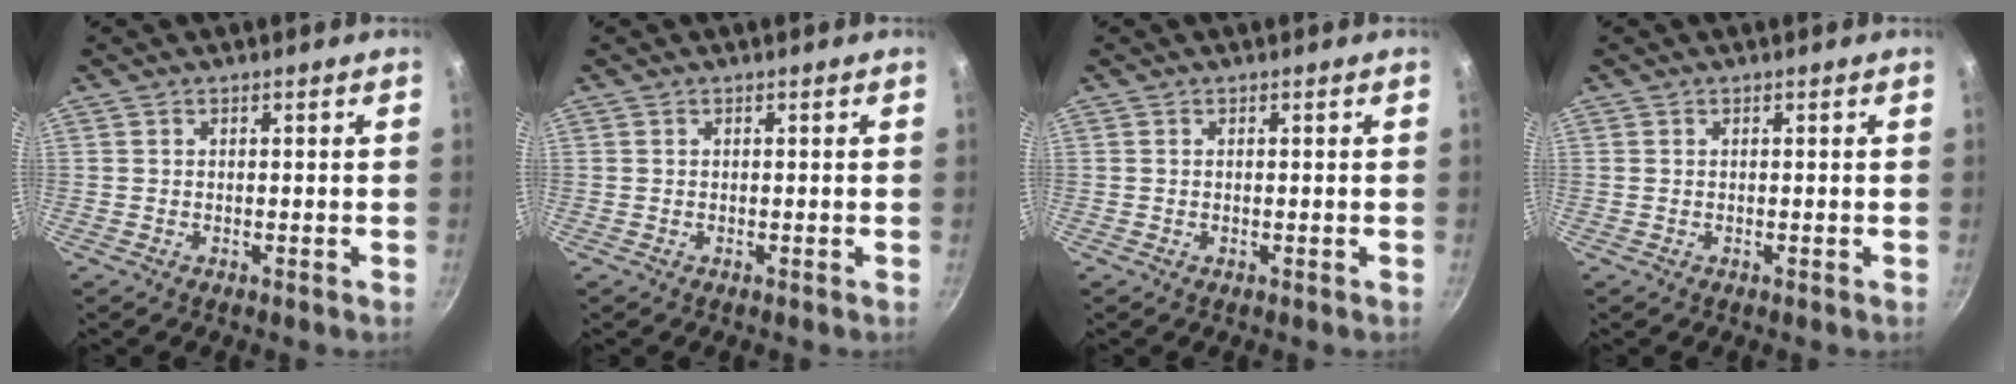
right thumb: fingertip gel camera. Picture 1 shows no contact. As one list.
[{"total": 0.0}, {"total": 0.0}, {"total": 0.0}]